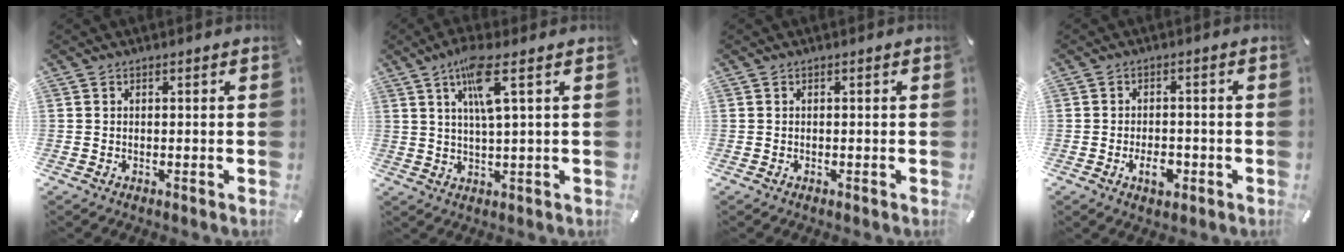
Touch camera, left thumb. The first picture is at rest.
{"total": 8.6, "force": [3.7, 0.9, 7.8], "torque": [-0.151, 0.001, 0.059]}
{"total": 0.0}
{"total": 5.3, "force": [-2.1, 3.0, 3.8], "torque": [-0.065, 0.004, -0.039]}